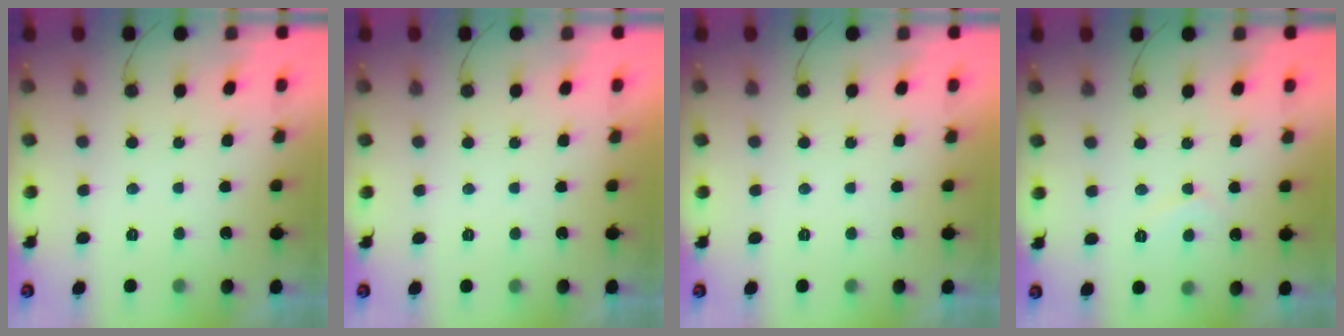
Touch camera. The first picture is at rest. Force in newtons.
{"total": 1.7, "press": 1.7, "slide": 0.0}
{"total": 2.0, "press": 2.0, "slide": 0.1}
{"total": 4.8, "press": 4.8, "slide": 0.4}